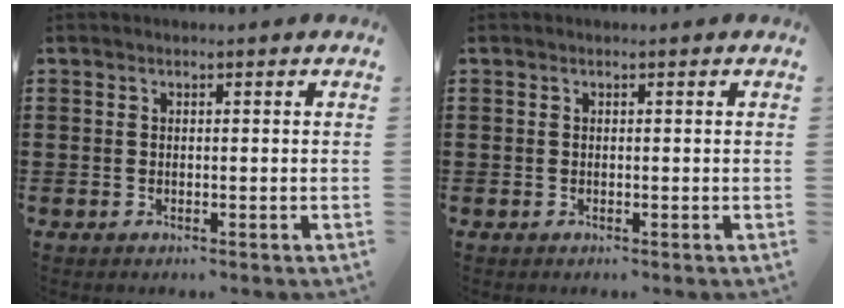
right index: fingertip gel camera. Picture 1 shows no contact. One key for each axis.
{"total": 0.0}